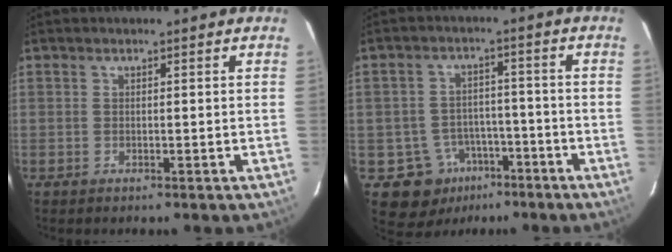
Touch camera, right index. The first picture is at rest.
{"total": 8.6, "force": [-4.0, 7.5, 1.2], "torque": [-0.020, 0.014, -0.048]}